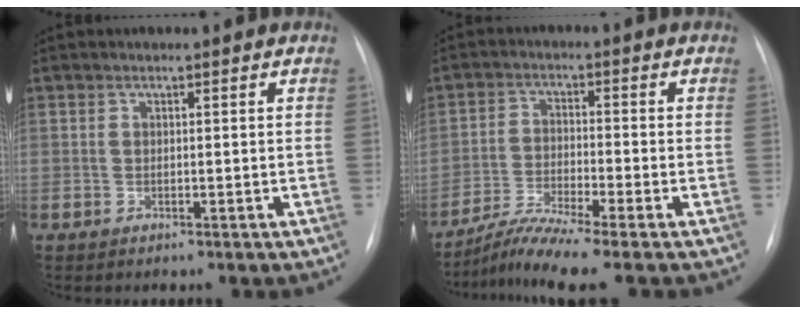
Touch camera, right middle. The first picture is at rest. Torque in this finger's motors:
{"motor_torque": [0.00, 0.17, 0.00, 0.01]}